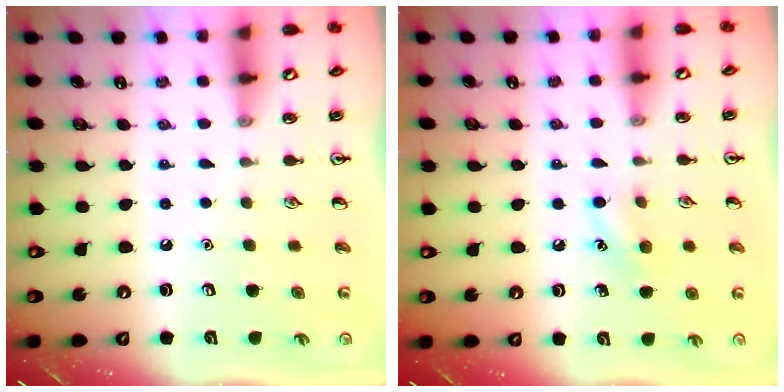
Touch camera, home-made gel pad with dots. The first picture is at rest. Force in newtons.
{"total": 8.0, "press": 7.8, "slide": 1.8}